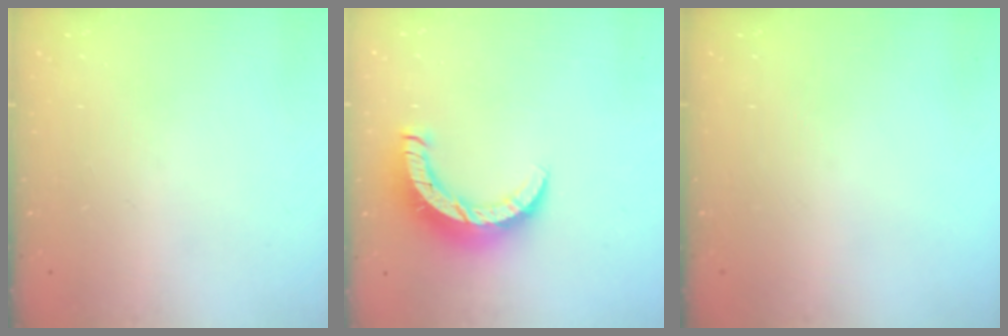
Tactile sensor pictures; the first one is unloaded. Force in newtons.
{"total": 9.9, "press": 9.9, "slide": 0.6}
{"total": 0.0}